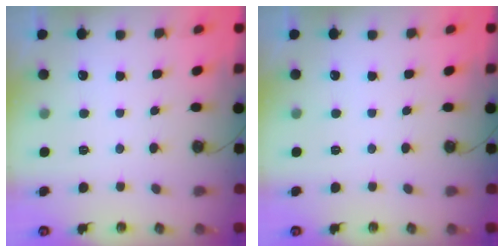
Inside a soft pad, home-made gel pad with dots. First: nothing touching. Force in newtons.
{"total": 0.0}